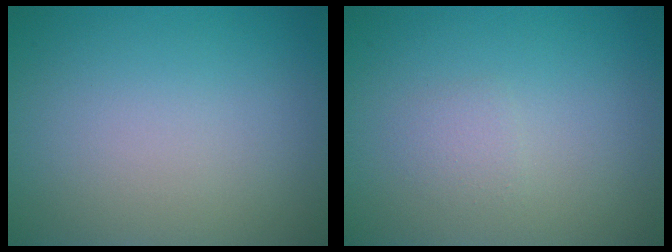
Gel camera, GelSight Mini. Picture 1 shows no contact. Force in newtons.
{"total": 1.1, "press": 1.0, "slide": 0.1}